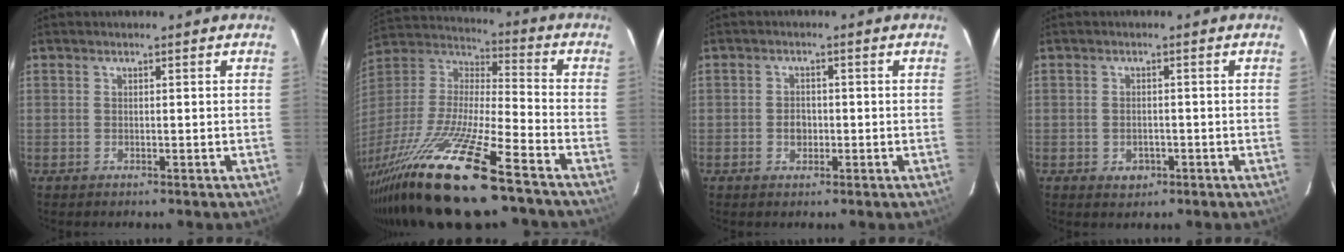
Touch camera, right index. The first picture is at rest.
{"total": 26.4, "force": [-18.7, 3.6, 18.4], "torque": [-0.350, -0.047, -0.331]}
{"total": 2.4, "force": [-0.7, 2.1, 1.0], "torque": [-0.018, 0.007, -0.011]}
{"total": 1.9, "force": [-1.0, 1.3, 1.0], "torque": [-0.018, 0.000, -0.015]}